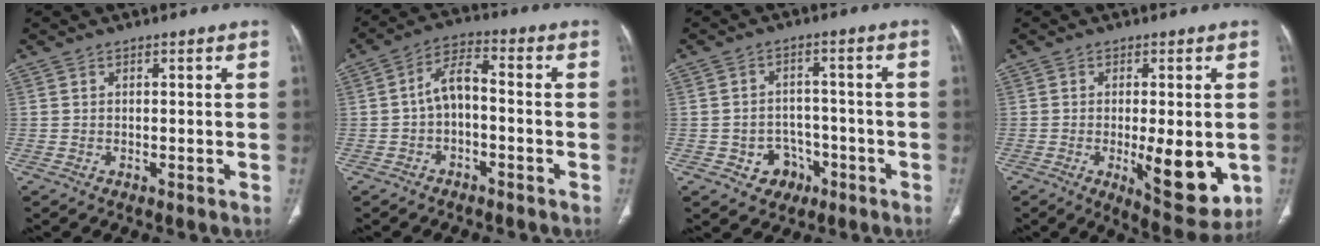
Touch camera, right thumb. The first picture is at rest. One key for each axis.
{"total": 6.3, "fx": -1.3, "fy": 3.5, "fz": 5.1, "tx": -0.087, "ty": 0.034, "tz": -0.032}
{"total": 6.0, "fx": -2.8, "fy": 5.0, "fz": 1.8, "tx": 0.003, "ty": 0.030, "tz": -0.033}
{"total": 11.7, "fx": -2.2, "fy": 4.1, "fz": 10.7, "tx": -0.134, "ty": -0.022, "tz": -0.020}